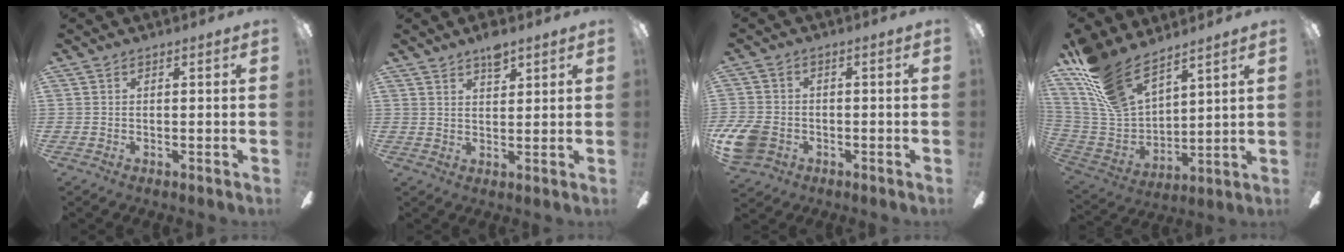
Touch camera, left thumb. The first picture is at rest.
{"total": 4.8, "force": [3.7, 2.1, 2.2], "torque": [-0.025, -0.022, 0.064]}
{"total": 8.2, "force": [-2.9, 6.2, 4.4], "torque": [-0.106, 0.017, -0.051]}
{"total": 16.0, "force": [12.6, 6.5, 7.5], "torque": [-0.195, -0.071, 0.236]}